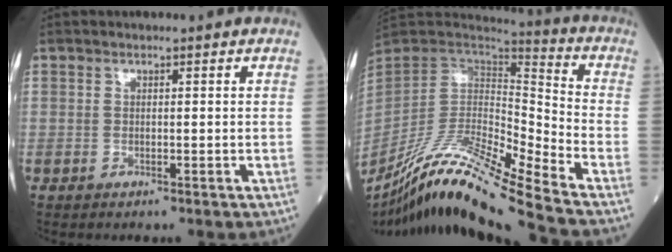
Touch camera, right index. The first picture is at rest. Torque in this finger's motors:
{"motor_torque": [-0.11, -0.47, 0.46, 0.11]}